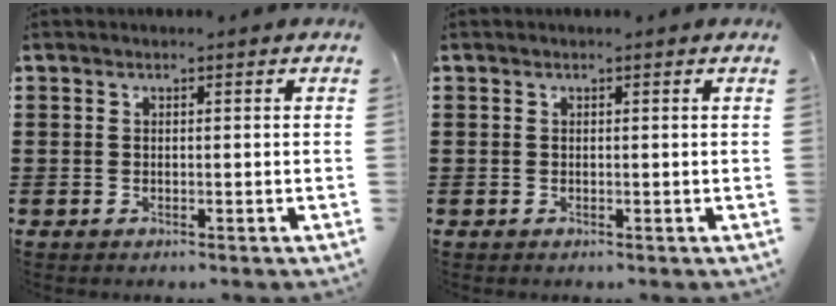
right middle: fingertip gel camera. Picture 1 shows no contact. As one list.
[{"total": 0.0}]